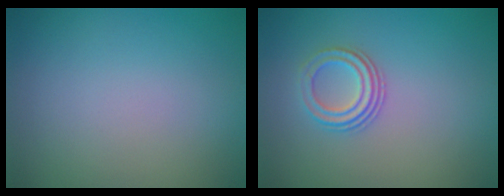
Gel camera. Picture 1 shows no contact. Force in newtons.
{"total": 2.8, "press": 2.2, "slide": 1.7}